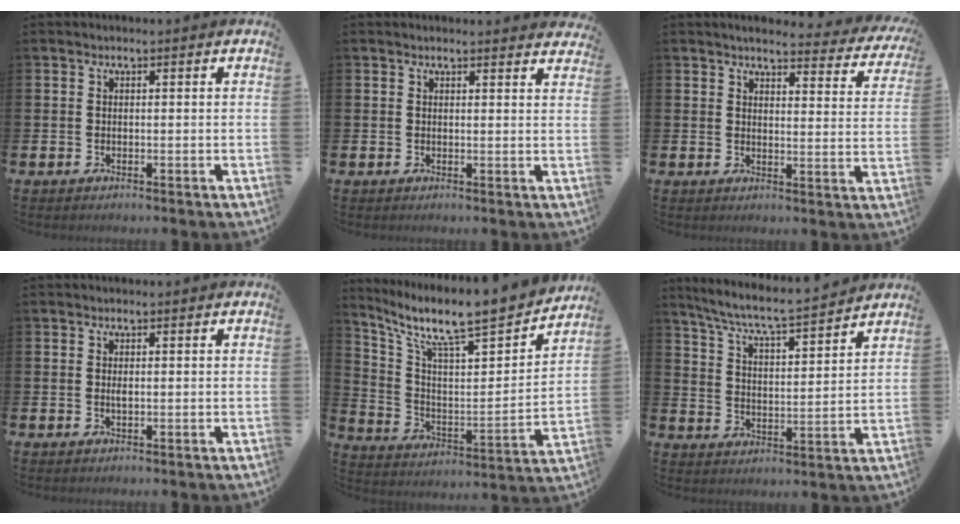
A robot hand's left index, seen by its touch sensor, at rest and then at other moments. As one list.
[{"total": 1.6, "force": [1.6, 0.0, 0.0], "torque": [0.000, -0.008, 0.029]}, {"total": 3.4, "force": [3.3, 0.6, 0.8], "torque": [-0.021, -0.027, 0.051]}, {"total": 0.8, "force": [0.2, 0.3, 0.8], "torque": [-0.010, 0.000, 0.001]}, {"total": 10.3, "force": [9.0, 1.6, 4.8], "torque": [-0.124, -0.077, 0.144]}, {"total": 6.6, "force": [6.3, 0.1, 2.2], "torque": [-0.073, -0.047, 0.105]}]